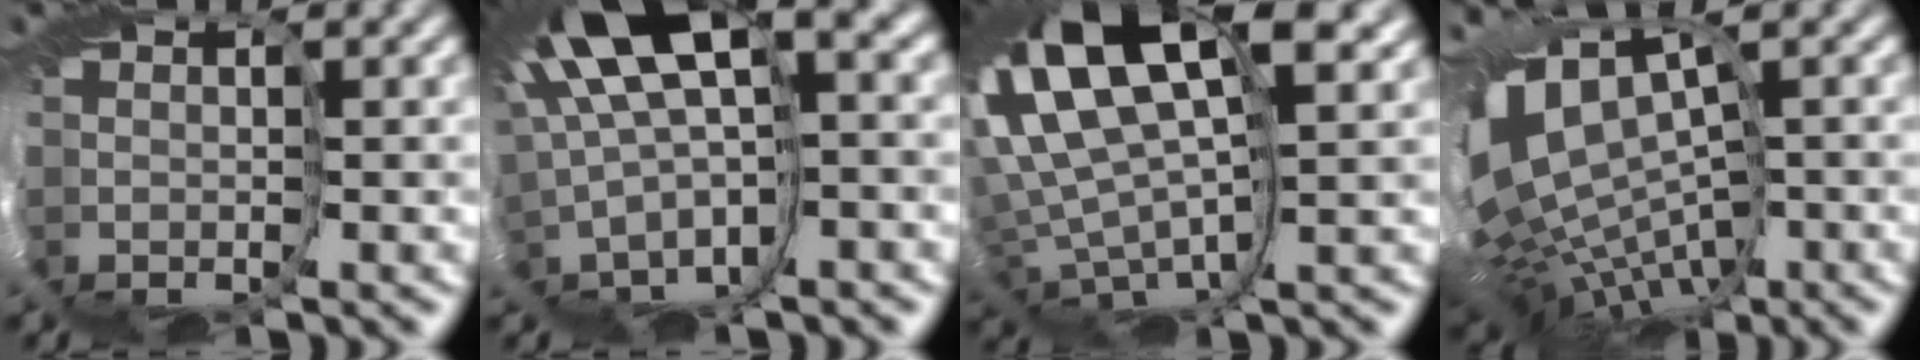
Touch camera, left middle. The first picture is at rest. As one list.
[{"total": 9.2, "force": [3.4, 1.9, 8.4], "torque": [-0.202, 0.014, 0.081]}, {"total": 11.4, "force": [5.3, 2.9, 9.6], "torque": [-0.241, 0.017, 0.105]}, {"total": 8.9, "force": [-1.8, 3.4, 8.0], "torque": [-0.165, 0.009, 0.011]}]